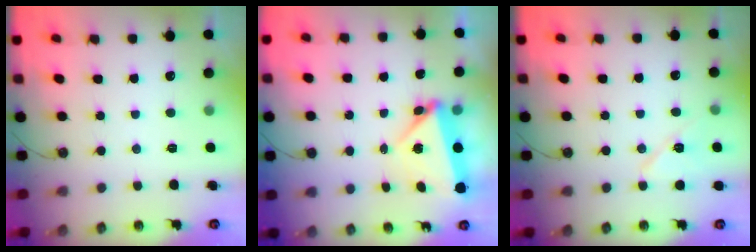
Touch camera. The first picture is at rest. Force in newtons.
{"total": 5.9, "press": 5.6, "slide": 1.7}
{"total": 12.2, "press": 6.1, "slide": 10.6}